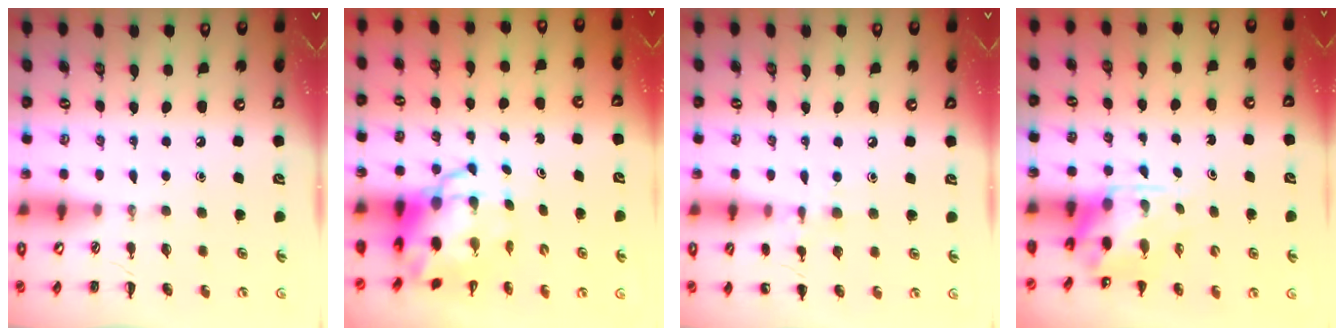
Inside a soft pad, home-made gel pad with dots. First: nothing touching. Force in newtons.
{"total": 8.3, "press": 8.0, "slide": 2.2}
{"total": 7.4, "press": 7.2, "slide": 1.9}
{"total": 3.5, "press": 3.4, "slide": 0.6}